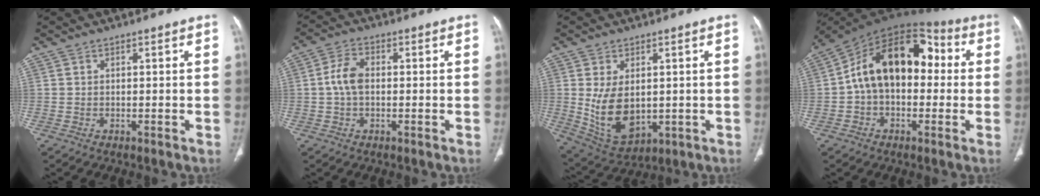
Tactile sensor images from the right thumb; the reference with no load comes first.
{"total": 5.1, "force": [0.0, 3.2, 4.0], "torque": [-0.084, 0.014, -0.006]}
{"total": 11.0, "force": [0.1, 6.9, 8.6], "torque": [-0.142, -0.011, 0.029]}
{"total": 17.6, "force": [1.0, 11.2, 13.5], "torque": [-0.189, 0.055, 0.004]}